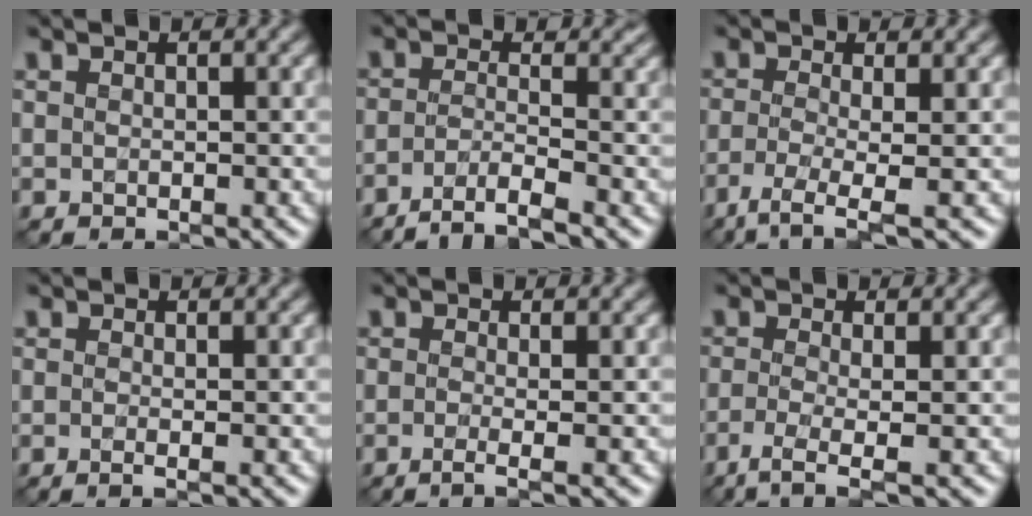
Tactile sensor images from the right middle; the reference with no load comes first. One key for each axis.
{"total": 3.3, "fx": -2.2, "fy": 0.7, "fz": 2.4, "tx": -0.040, "ty": 0.001, "tz": -0.056}
{"total": 3.9, "fx": -1.8, "fy": 0.8, "fz": 3.4, "tx": -0.064, "ty": -0.012, "tz": -0.046}
{"total": 1.7, "fx": -0.3, "fy": 0.7, "fz": 1.5, "tx": -0.015, "ty": -0.009, "tz": -0.020}
{"total": 2.6, "fx": -0.7, "fy": 0.9, "fz": 2.3, "tx": -0.025, "ty": -0.008, "tz": -0.023}
{"total": 3.5, "fx": -1.6, "fy": 0.8, "fz": 3.0, "tx": -0.054, "ty": -0.010, "tz": -0.041}